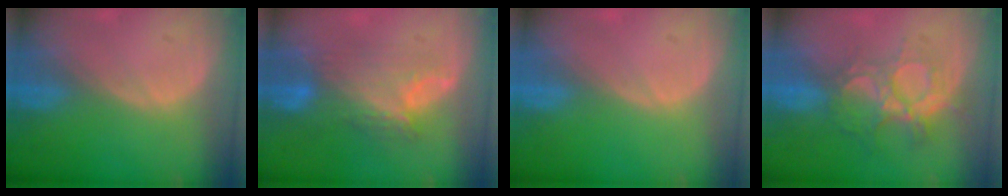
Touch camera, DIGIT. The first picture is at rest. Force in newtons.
{"total": 8.6, "press": 7.8, "slide": 3.6}
{"total": 0.0}
{"total": 9.3, "press": 7.9, "slide": 4.9}